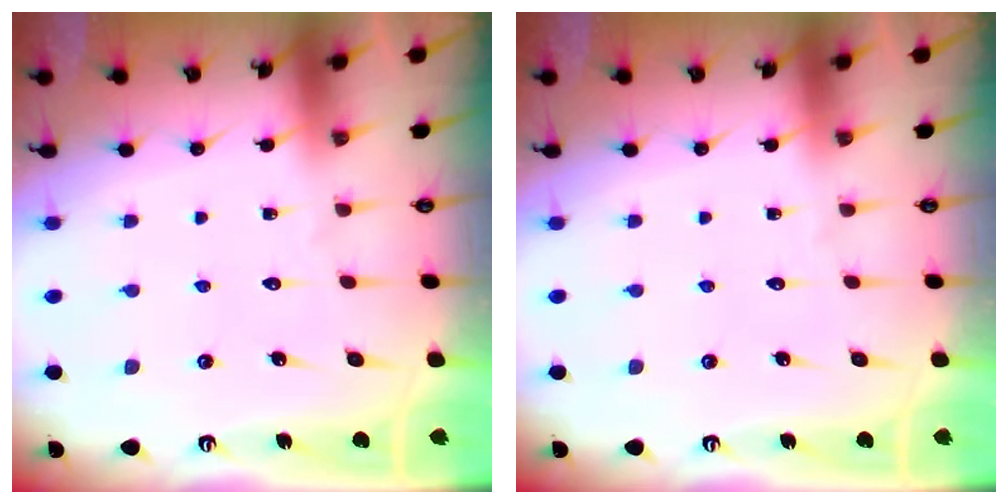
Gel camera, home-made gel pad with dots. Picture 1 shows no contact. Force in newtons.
{"total": 0.0}